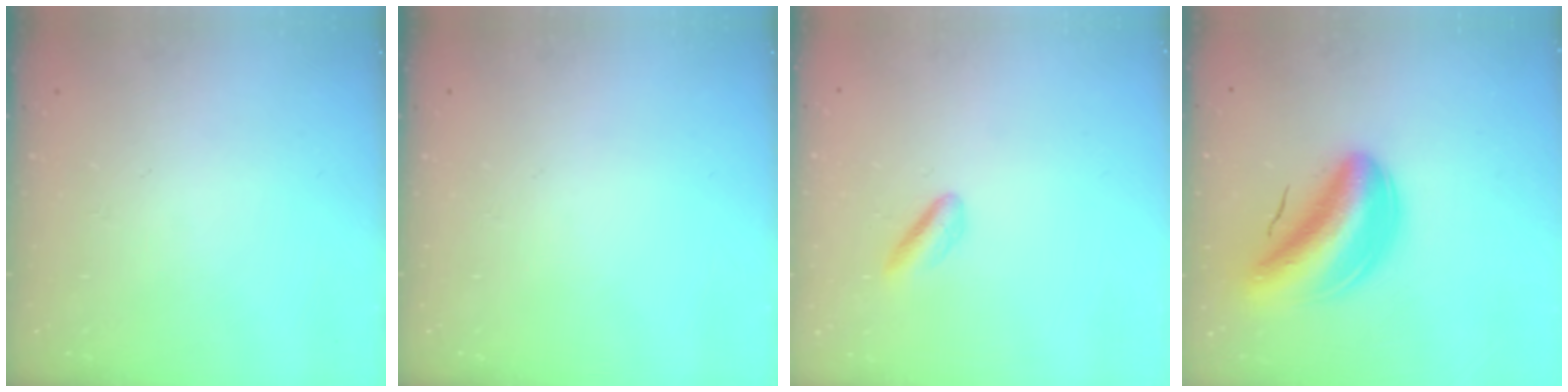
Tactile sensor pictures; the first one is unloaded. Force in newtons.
{"total": 0.0}
{"total": 2.4, "press": 2.2, "slide": 1.0}
{"total": 11.2, "press": 10.5, "slide": 3.8}